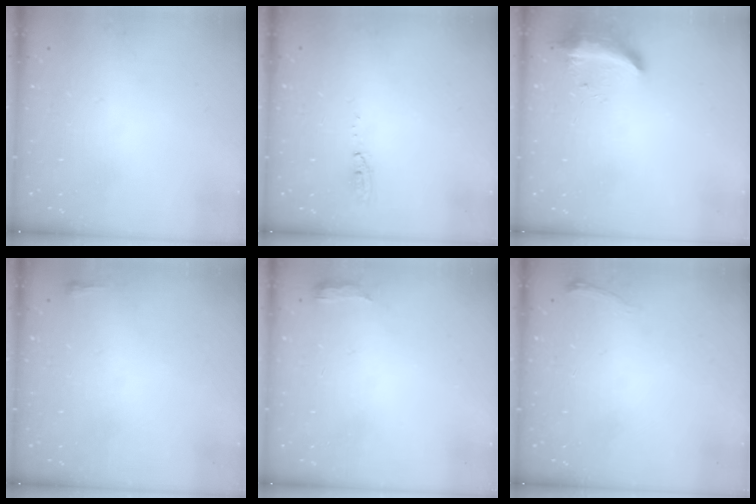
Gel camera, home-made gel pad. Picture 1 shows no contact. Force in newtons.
{"total": 11.2, "press": 5.8, "slide": 9.6}
{"total": 8.6, "press": 8.6, "slide": 1.1}
{"total": 2.4, "press": 2.4, "slide": 0.6}
{"total": 4.0, "press": 3.7, "slide": 1.3}
{"total": 4.5, "press": 4.3, "slide": 1.1}